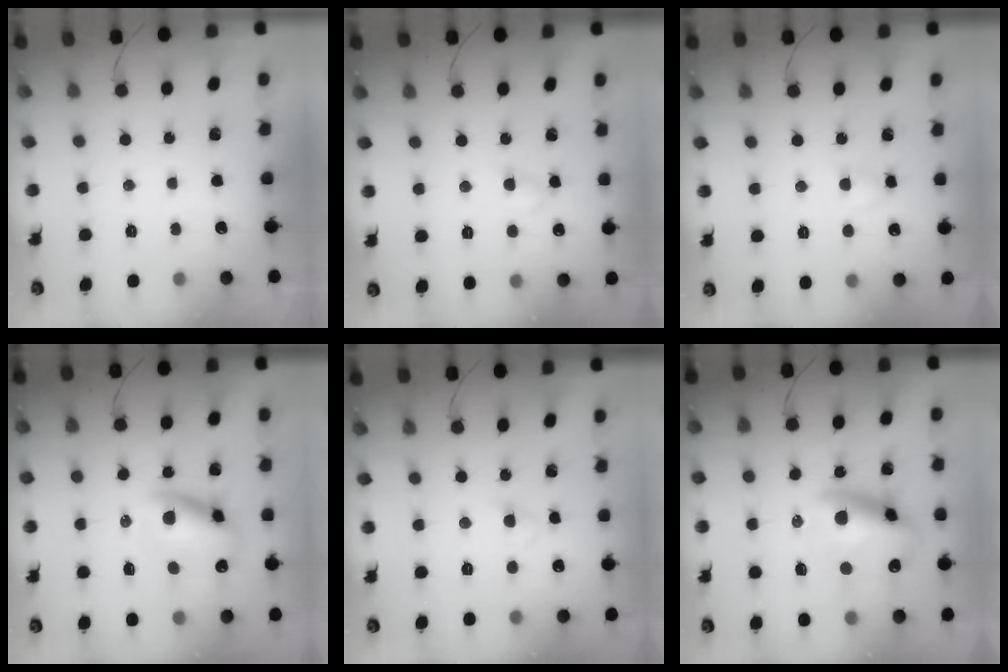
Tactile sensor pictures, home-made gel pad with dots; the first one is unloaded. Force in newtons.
{"total": 3.3, "press": 3.1, "slide": 1.3}
{"total": 2.7, "press": 2.5, "slide": 1.0}
{"total": 12.4, "press": 12.0, "slide": 3.1}
{"total": 2.5, "press": 2.4, "slide": 0.6}
{"total": 14.5, "press": 14.1, "slide": 3.5}